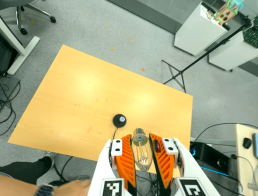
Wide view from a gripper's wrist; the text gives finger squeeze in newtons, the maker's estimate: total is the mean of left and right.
{"total": 22.6, "left": 24.3, "right": 21.0}